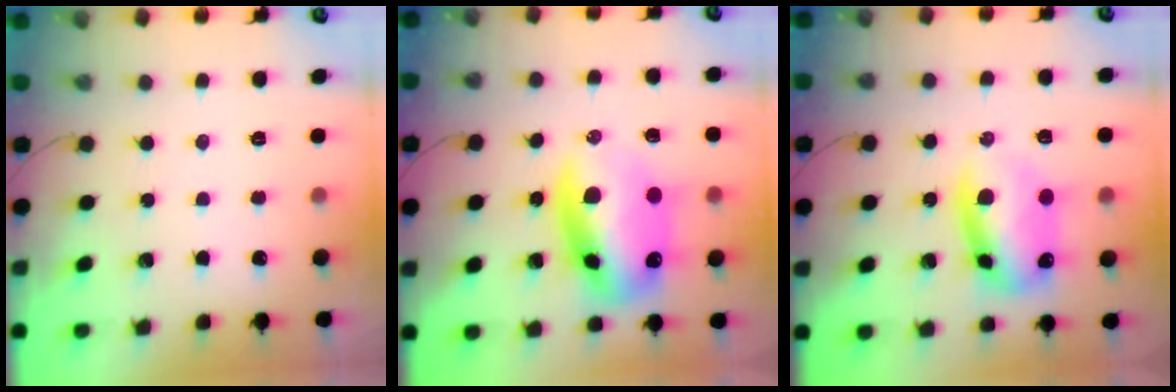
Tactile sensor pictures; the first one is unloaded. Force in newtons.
{"total": 15.7, "press": 15.2, "slide": 4.1}
{"total": 10.8, "press": 10.7, "slide": 1.8}